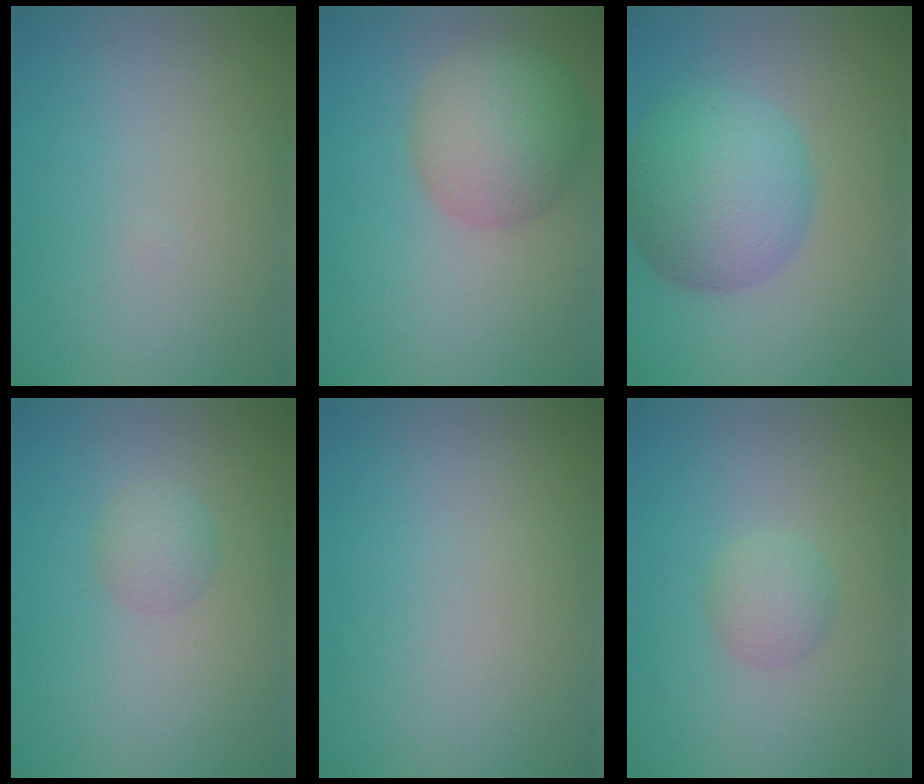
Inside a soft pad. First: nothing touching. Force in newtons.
{"total": 5.9, "press": 5.9, "slide": 0.3}
{"total": 8.0, "press": 8.0, "slide": 0.2}
{"total": 1.5, "press": 1.5, "slide": 0.0}
{"total": 0.0}
{"total": 1.9, "press": 1.9, "slide": 0.1}